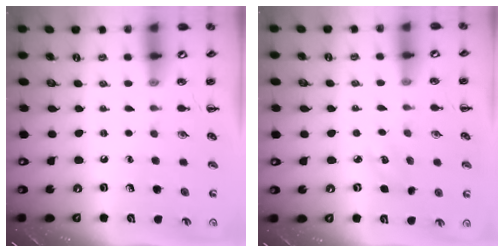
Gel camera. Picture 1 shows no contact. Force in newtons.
{"total": 3.9, "press": 3.8, "slide": 1.1}